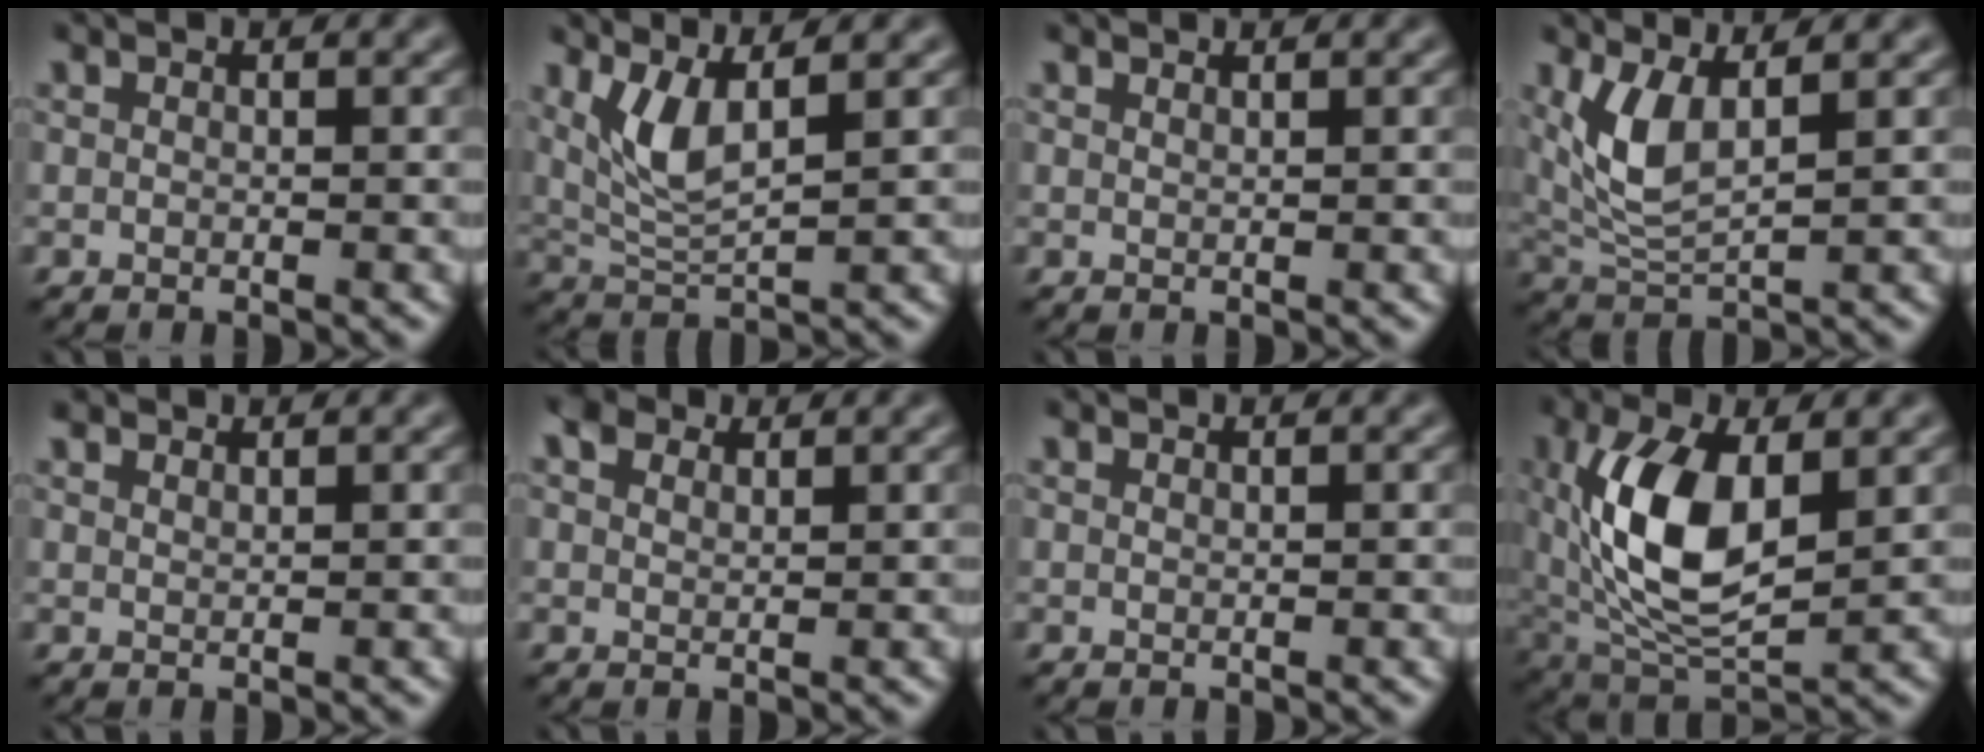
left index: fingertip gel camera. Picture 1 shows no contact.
{"total": 4.2, "force": [1.7, 1.2, 3.7], "torque": [-0.086, -0.009, 0.039]}
{"total": 0.6, "force": [0.6, -0.1, 0.1], "torque": [0.000, -0.004, 0.006]}
{"total": 4.7, "force": [1.5, 1.7, 4.1], "torque": [-0.101, -0.007, 0.035]}
{"total": 1.5, "force": [1.4, 0.0, 0.3], "torque": [-0.008, 0.002, 0.021]}
{"total": 2.3, "force": [1.6, 1.3, 1.0], "torque": [-0.026, 0.006, 0.027]}
{"total": 0.0}
{"total": 9.8, "force": [1.4, 4.8, 8.4], "torque": [-0.177, -0.005, 0.025]}